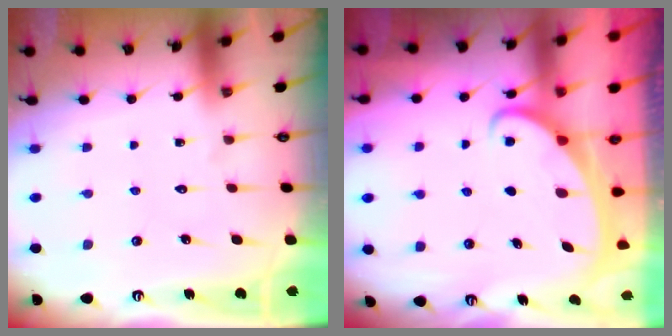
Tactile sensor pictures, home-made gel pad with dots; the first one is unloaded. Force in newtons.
{"total": 2.1, "press": 2.0, "slide": 0.4}